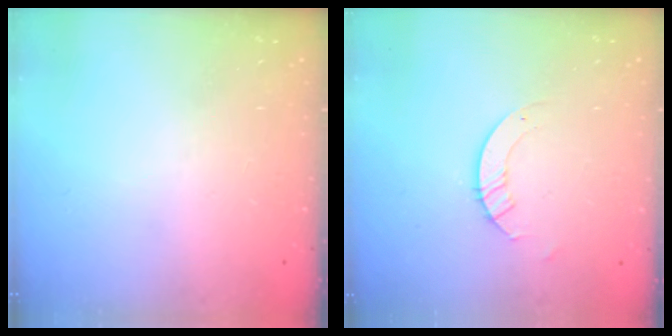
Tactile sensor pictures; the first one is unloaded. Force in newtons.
{"total": 3.3, "press": 3.3, "slide": 0.2}